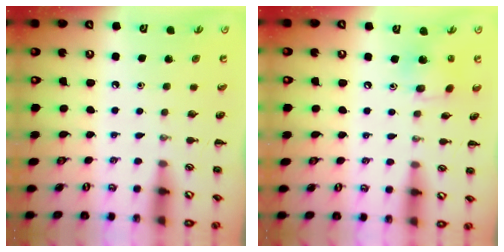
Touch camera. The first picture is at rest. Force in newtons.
{"total": 6.4, "press": 6.2, "slide": 1.7}